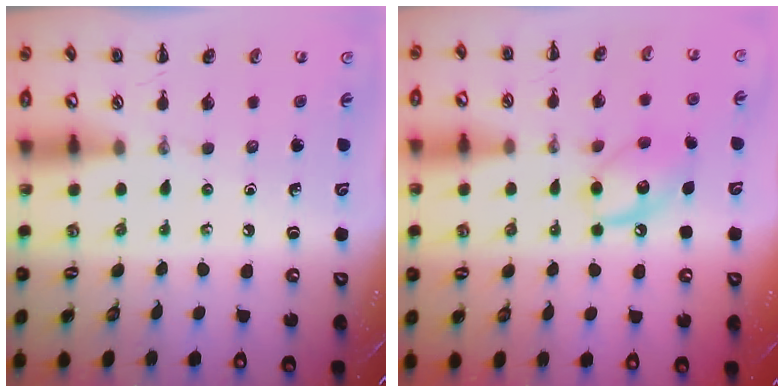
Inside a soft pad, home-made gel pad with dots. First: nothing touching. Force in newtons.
{"total": 11.7, "press": 11.6, "slide": 1.5}